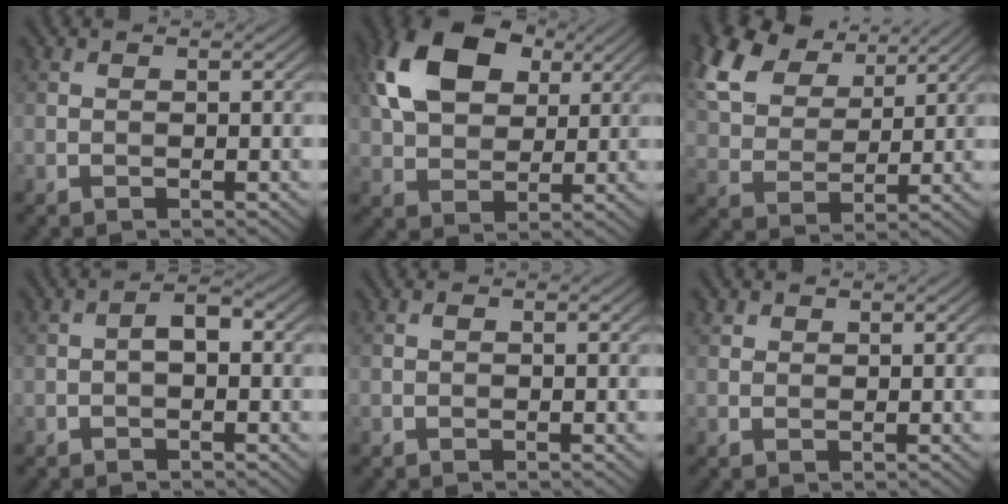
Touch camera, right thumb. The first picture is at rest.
{"total": 12.8, "force": [4.5, 8.4, 8.6], "torque": [-0.201, 0.026, 0.081]}
{"total": 12.4, "force": [7.4, 6.9, 7.2], "torque": [-0.204, 0.034, 0.132]}
{"total": 2.1, "force": [-0.4, 1.0, 1.8], "torque": [-0.032, 0.010, -0.011]}
{"total": 0.0}
{"total": 1.2, "force": [0.8, 0.8, 0.3], "torque": [-0.007, 0.005, 0.017]}